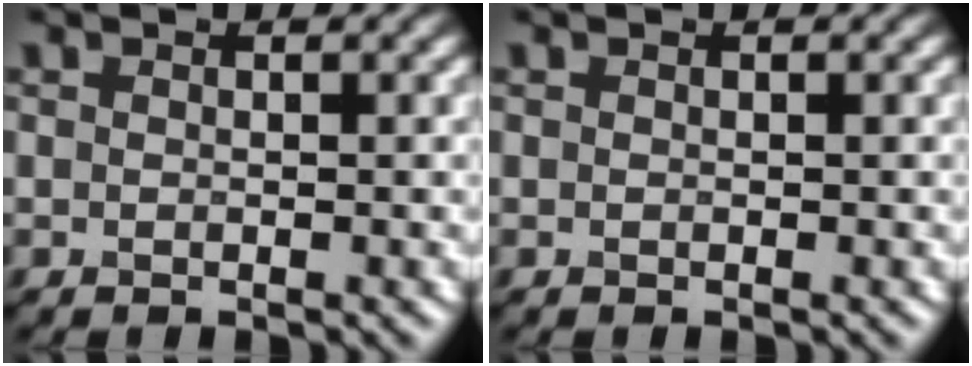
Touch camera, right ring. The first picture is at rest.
{"total": 0.0}